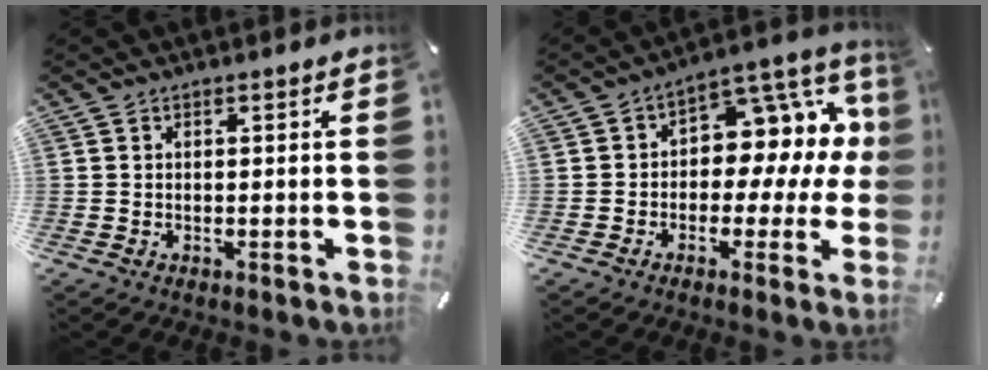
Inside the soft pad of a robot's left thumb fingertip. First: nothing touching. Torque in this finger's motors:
{"motor_torque": [1.99, 1.96, 1.05, -0.67, 0.26]}